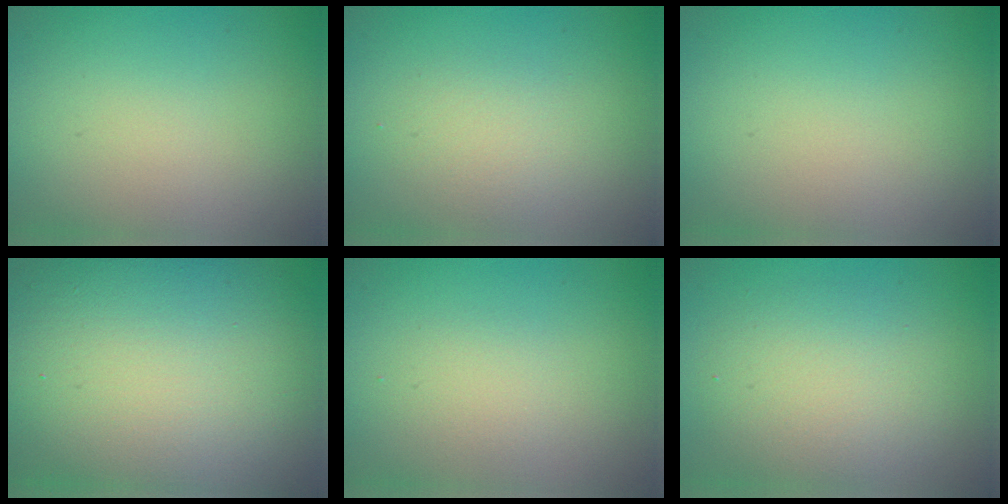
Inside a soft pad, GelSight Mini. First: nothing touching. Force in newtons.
{"total": 1.9, "press": 1.9, "slide": 0.1}
{"total": 0.0}
{"total": 18.0, "press": 17.9, "slide": 1.2}
{"total": 1.4, "press": 1.4, "slide": 0.0}
{"total": 4.2, "press": 4.2, "slide": 0.1}